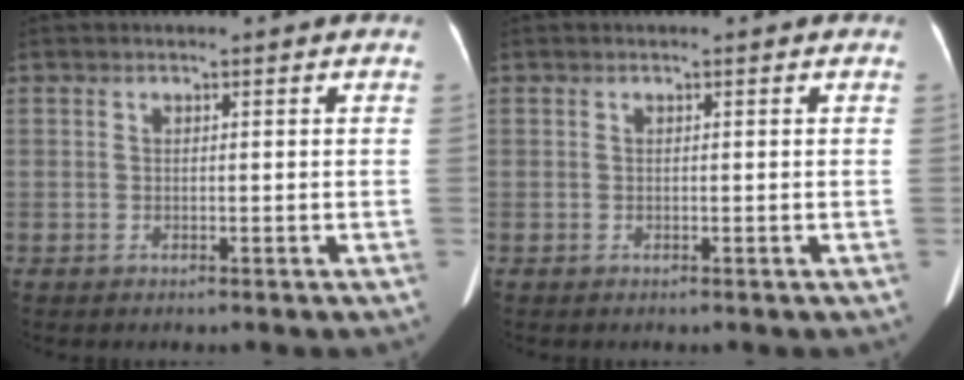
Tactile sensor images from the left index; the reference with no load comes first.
{"total": 0.0}